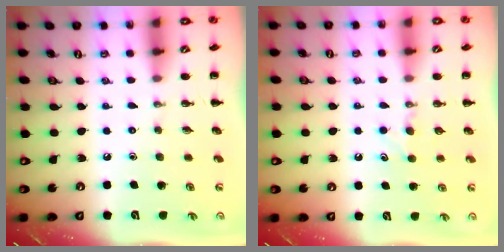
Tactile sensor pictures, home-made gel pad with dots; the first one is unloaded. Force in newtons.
{"total": 4.3, "press": 4.1, "slide": 1.3}